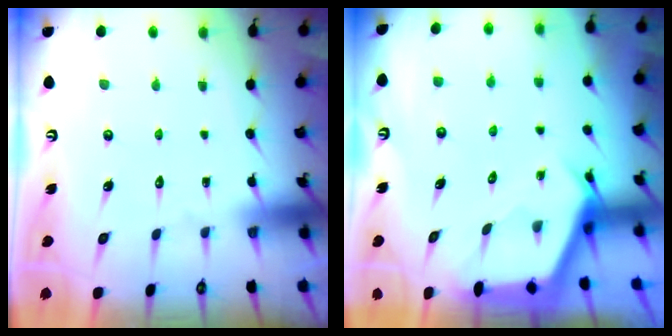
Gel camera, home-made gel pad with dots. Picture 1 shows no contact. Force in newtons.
{"total": 2.9, "press": 2.9, "slide": 0.3}